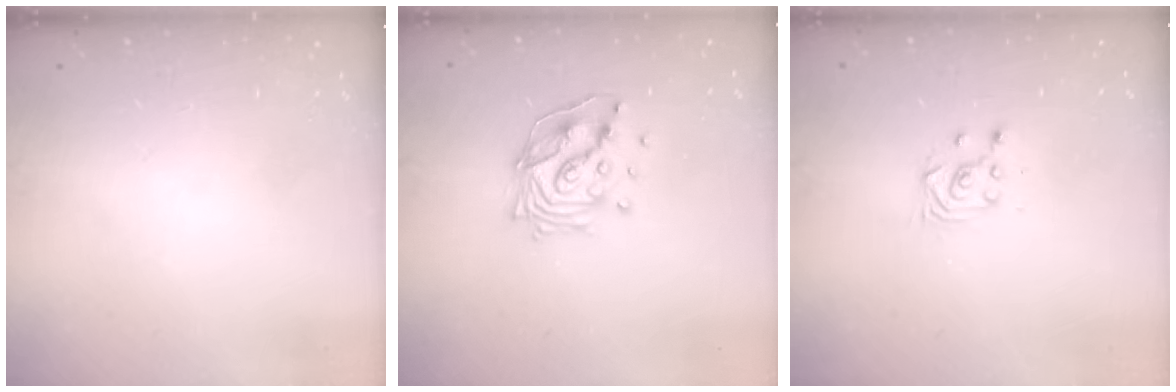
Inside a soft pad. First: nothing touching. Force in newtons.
{"total": 13.4, "press": 13.4, "slide": 1.6}
{"total": 4.1, "press": 4.0, "slide": 1.0}